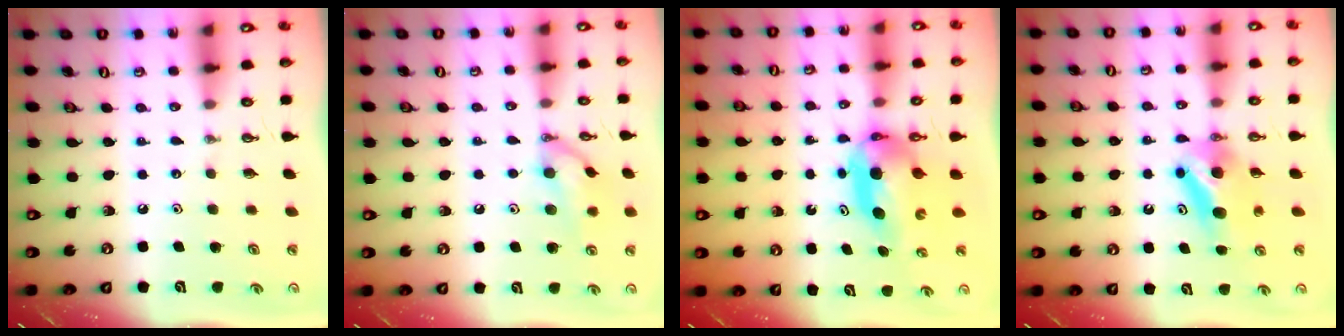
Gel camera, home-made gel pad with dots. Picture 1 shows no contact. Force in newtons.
{"total": 12.0, "press": 11.8, "slide": 1.6}
{"total": 6.5, "press": 6.1, "slide": 2.3}
{"total": 7.9, "press": 6.6, "slide": 4.3}